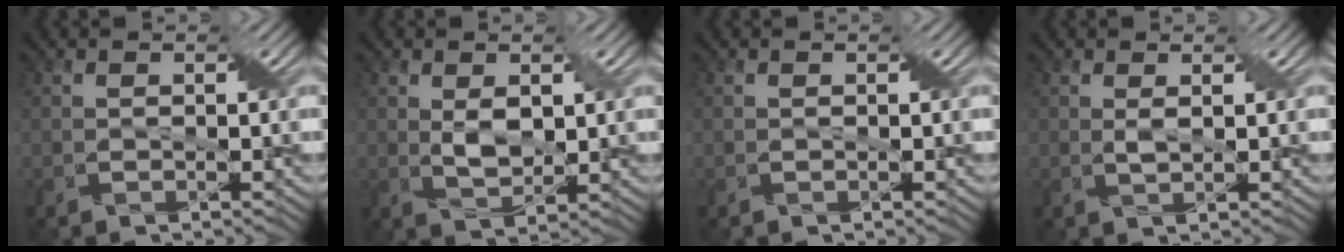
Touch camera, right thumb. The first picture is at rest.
{"total": 3.2, "force": [0.6, 1.7, 2.6], "torque": [-0.061, -0.005, 0.015]}
{"total": 0.0}
{"total": 1.0, "force": [0.4, 0.1, 0.9], "torque": [-0.025, -0.002, 0.008]}